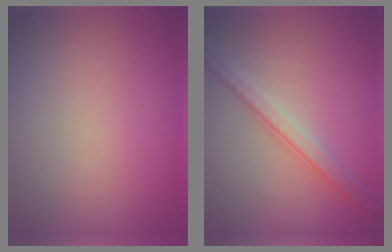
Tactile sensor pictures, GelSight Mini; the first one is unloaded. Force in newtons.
{"total": 3.9, "press": 2.7, "slide": 2.8}